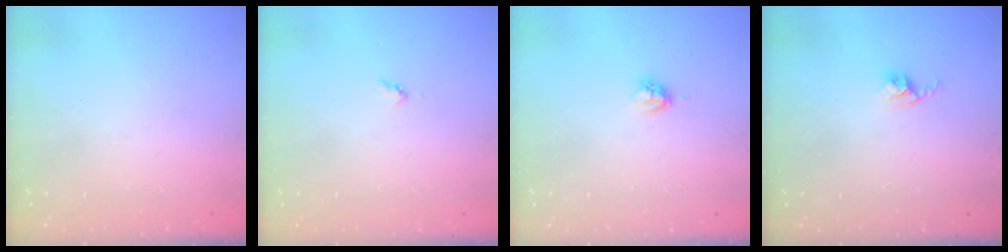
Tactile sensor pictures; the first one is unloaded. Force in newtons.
{"total": 3.0, "press": 3.0, "slide": 0.3}
{"total": 4.0, "press": 3.9, "slide": 0.7}
{"total": 2.8, "press": 2.7, "slide": 0.4}